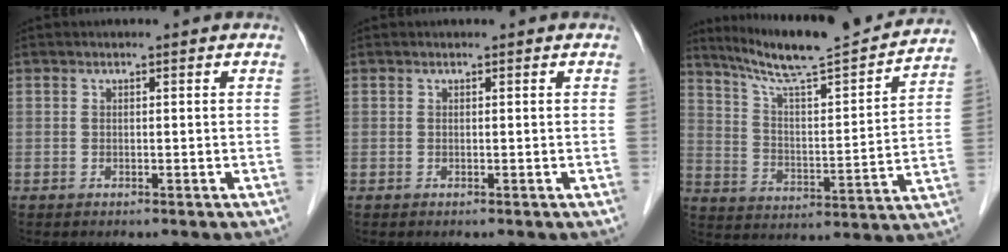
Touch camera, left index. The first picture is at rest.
{"total": 0.0}
{"total": 20.2, "force": [18.2, 0.8, 8.9], "torque": [-0.147, -0.009, 0.271]}